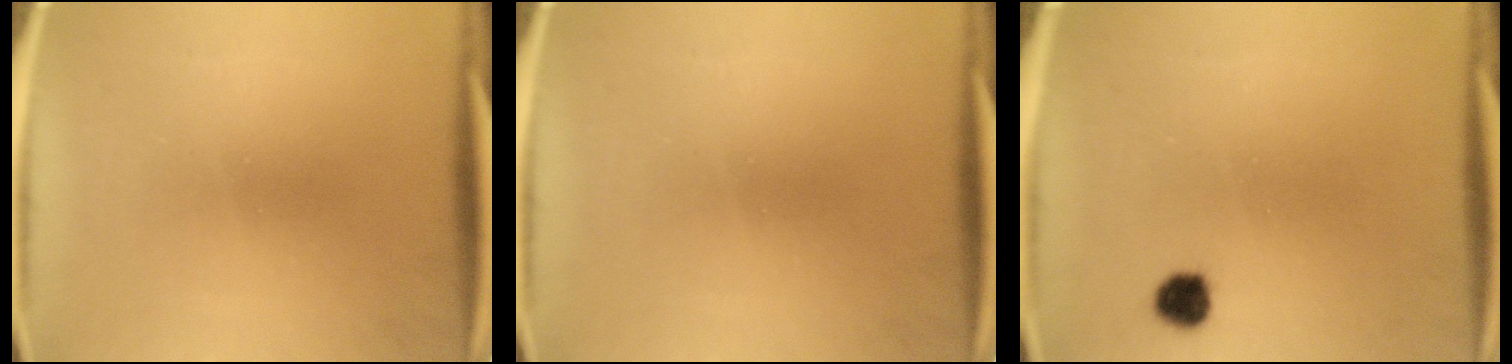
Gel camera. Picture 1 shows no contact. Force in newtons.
{"total": 0.0}
{"total": 3.2}